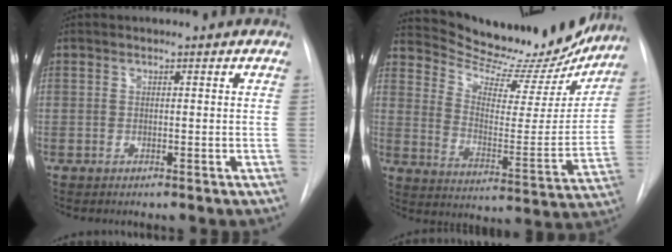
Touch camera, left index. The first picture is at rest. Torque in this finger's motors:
{"motor_torque": [0.79, -1.35, -0.24, 0.00]}